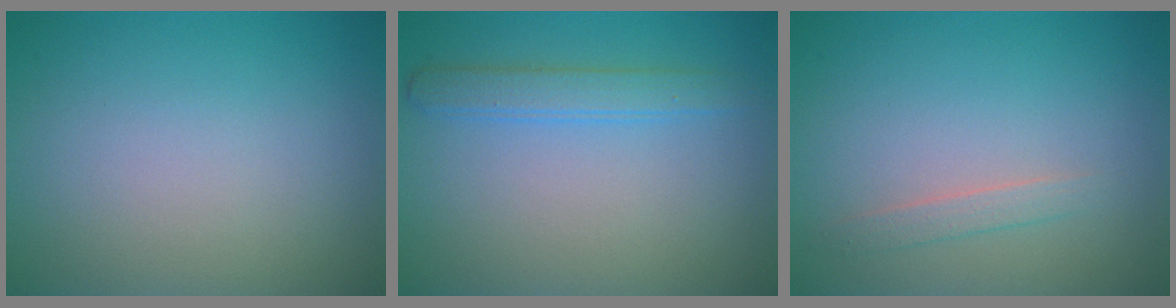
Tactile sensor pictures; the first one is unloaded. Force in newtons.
{"total": 2.2, "press": 2.2, "slide": 0.2}
{"total": 1.2, "press": 1.2, "slide": 0.1}